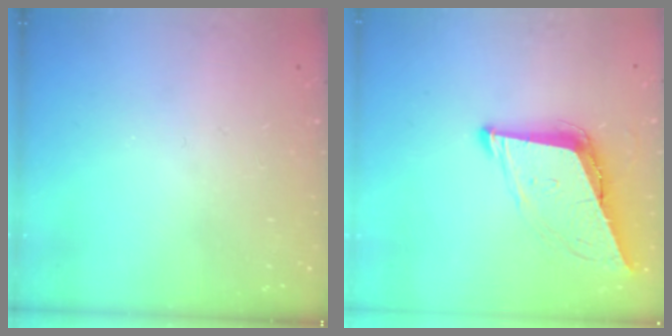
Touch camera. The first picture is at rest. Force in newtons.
{"total": 9.3, "press": 9.0, "slide": 2.3}